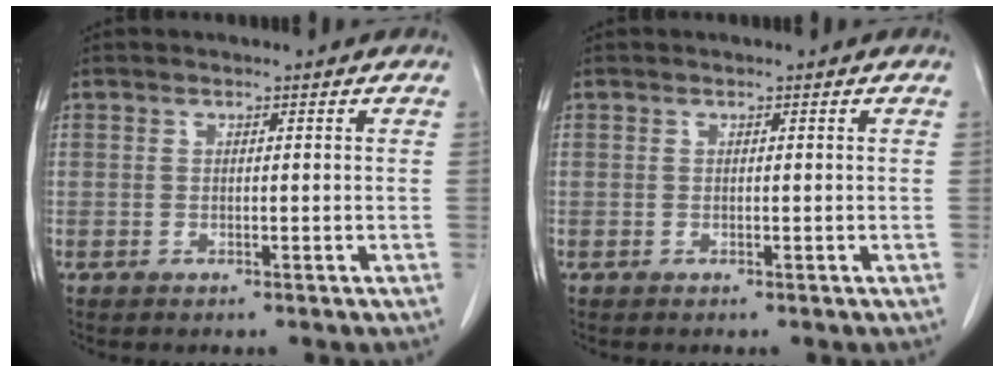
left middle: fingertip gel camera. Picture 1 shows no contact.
{"total": 0.0}